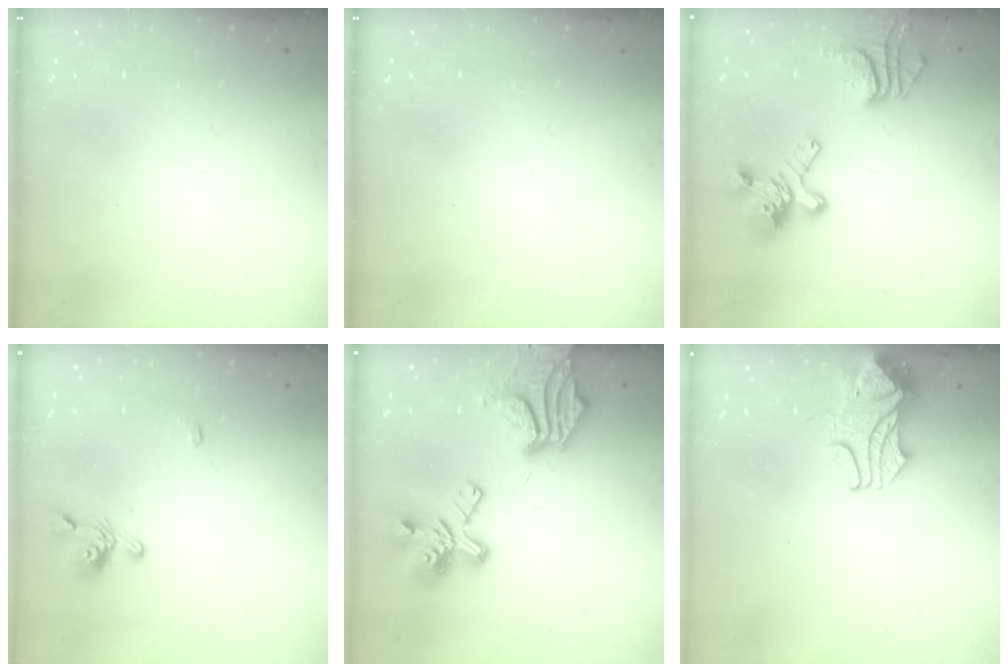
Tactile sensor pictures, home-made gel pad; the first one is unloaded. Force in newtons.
{"total": 0.0}
{"total": 7.4, "press": 7.0, "slide": 2.4}
{"total": 2.3, "press": 2.3, "slide": 0.2}
{"total": 15.6, "press": 15.0, "slide": 4.4}
{"total": 2.3, "press": 2.1, "slide": 0.8}